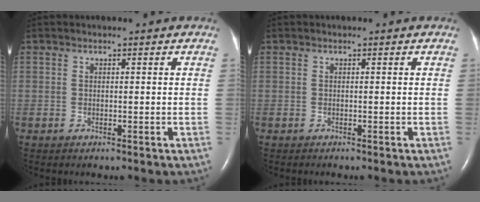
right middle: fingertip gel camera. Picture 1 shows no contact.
{"total": 0.0}